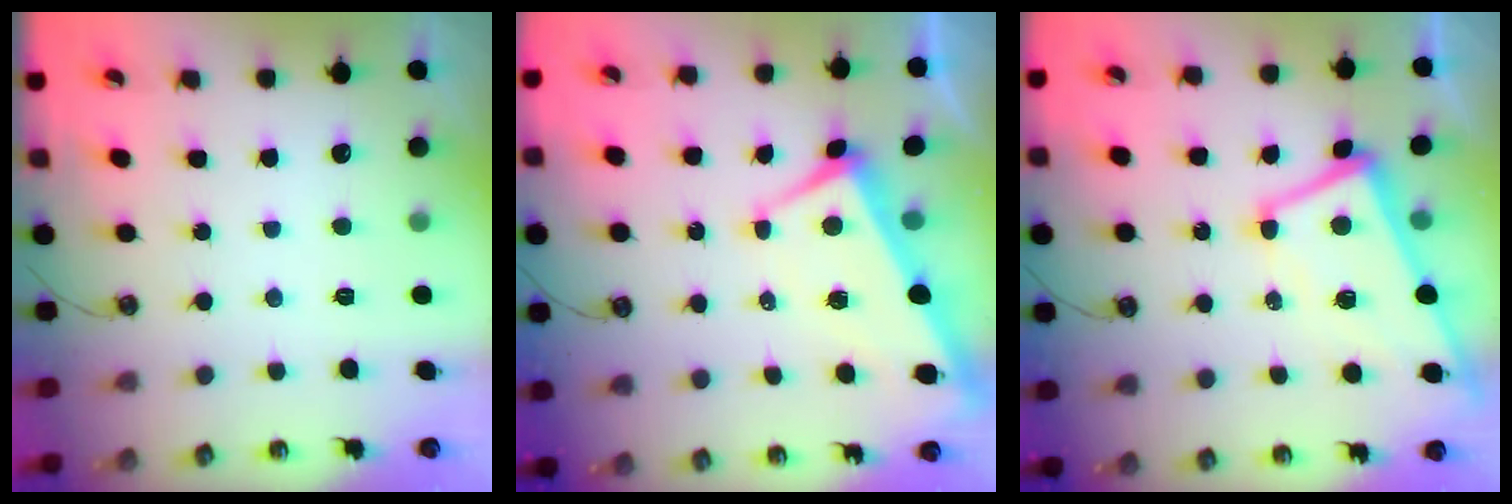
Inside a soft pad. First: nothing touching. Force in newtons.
{"total": 1.7, "press": 1.5, "slide": 0.8}
{"total": 1.4, "press": 1.1, "slide": 0.9}